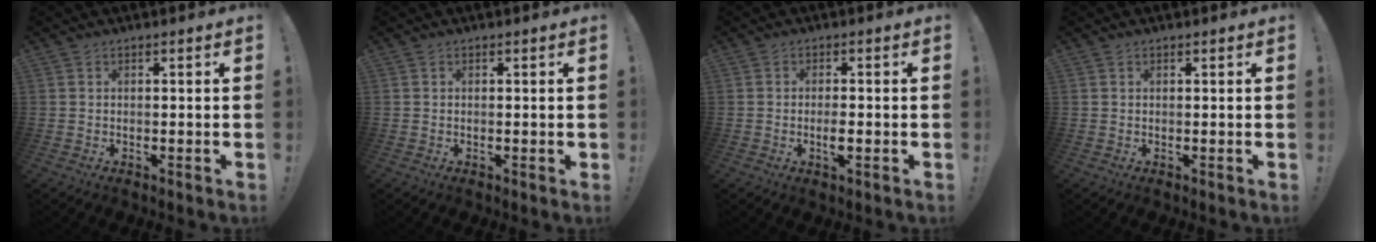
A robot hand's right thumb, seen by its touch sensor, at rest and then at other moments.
{"total": 0.6, "force": [-0.1, 0.3, 0.5], "torque": [-0.009, 0.002, -0.002]}
{"total": 3.4, "force": [-1.3, 0.9, 3.0], "torque": [-0.055, 0.001, -0.025]}
{"total": 0.0}